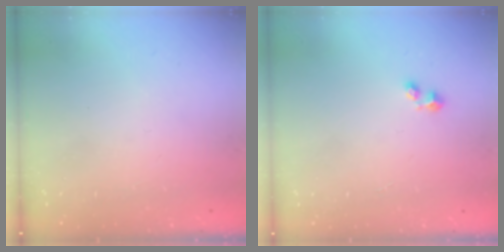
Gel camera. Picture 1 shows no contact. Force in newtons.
{"total": 1.7, "press": 1.6, "slide": 0.6}